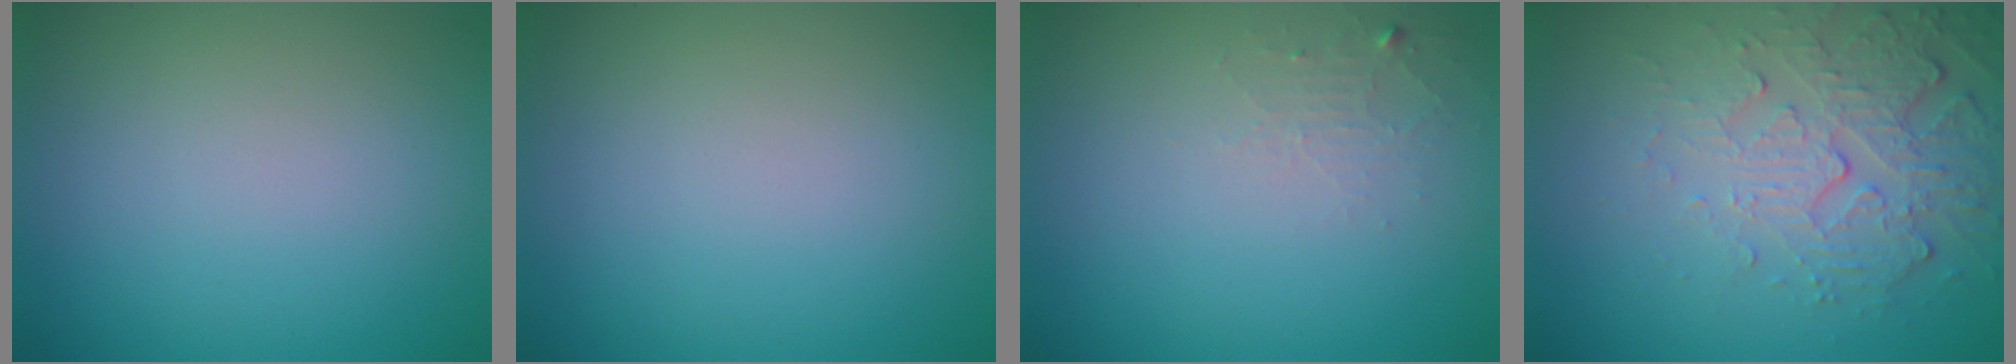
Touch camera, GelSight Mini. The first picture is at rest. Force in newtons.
{"total": 0.0}
{"total": 1.3, "press": 1.3, "slide": 0.2}
{"total": 5.6, "press": 3.7, "slide": 4.2}